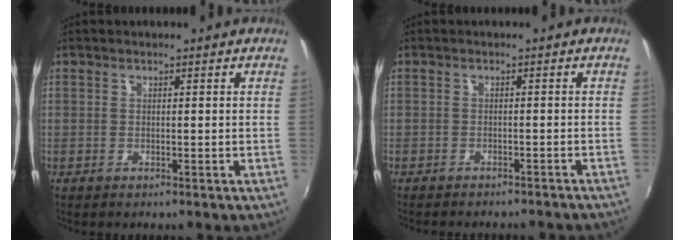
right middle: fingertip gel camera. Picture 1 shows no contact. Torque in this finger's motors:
{"motor_torque": [0.14, -0.30, 0.11, 0.05]}